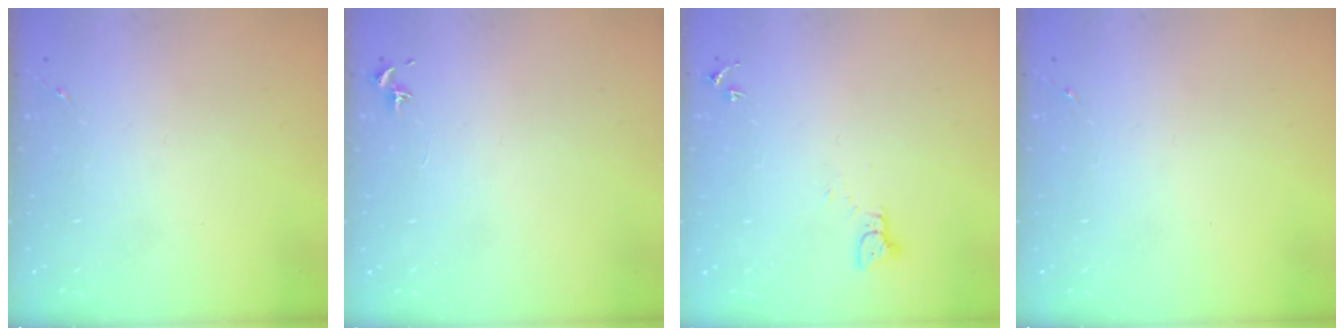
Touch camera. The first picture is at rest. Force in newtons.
{"total": 0.7, "press": 0.7, "slide": 0.3}
{"total": 2.2, "press": 2.2, "slide": 0.2}
{"total": 0.0}